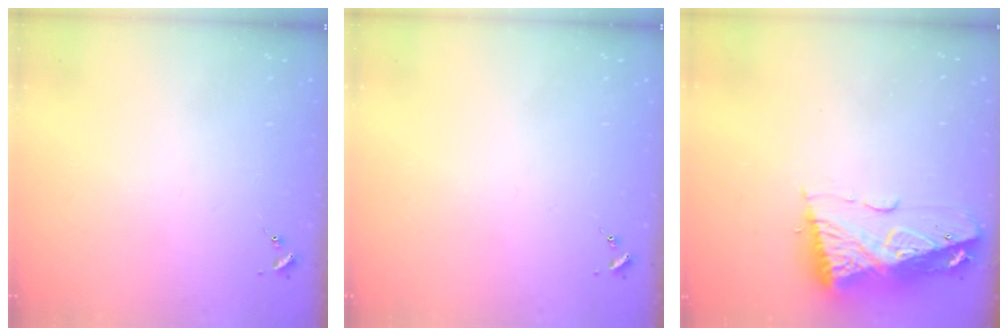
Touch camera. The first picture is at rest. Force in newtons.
{"total": 0.0}
{"total": 10.8, "press": 10.7, "slide": 1.0}